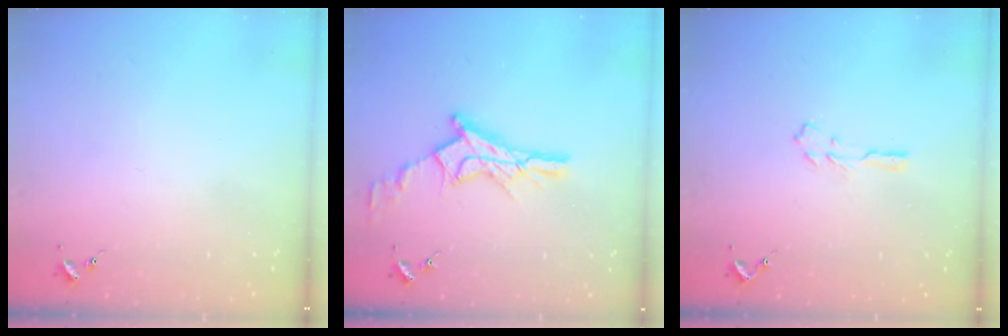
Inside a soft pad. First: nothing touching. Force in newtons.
{"total": 14.2, "press": 14.2, "slide": 1.1}
{"total": 3.5, "press": 3.5, "slide": 0.4}